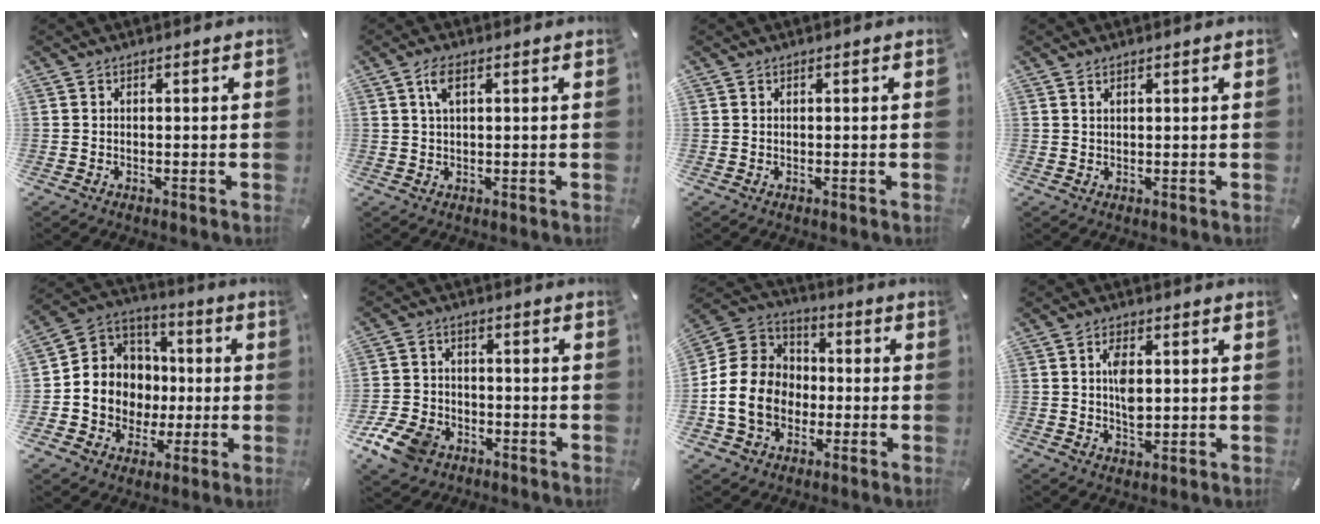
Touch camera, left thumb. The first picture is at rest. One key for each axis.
{"total": 3.9, "fx": 1.5, "fy": 1.5, "fz": 3.2, "tx": -0.069, "ty": 0.007, "tz": 0.024}
{"total": 0.0}
{"total": 1.1, "fx": 0.7, "fy": 0.6, "fz": 0.7, "tx": -0.014, "ty": 0.000, "tz": 0.014}
{"total": 11.5, "fx": -1.6, "fy": 11.4, "fz": 1.2, "tx": -0.022, "ty": -0.007, "tz": -0.018}
{"total": 9.2, "fx": -4.9, "fy": 6.7, "fz": 4.0, "tx": -0.075, "ty": 0.031, "tz": -0.090}
{"total": 14.7, "fx": -3.6, "fy": 12.6, "fz": 6.6, "tx": -0.155, "ty": 0.031, "tz": -0.066}
{"total": 5.8, "fx": 0.8, "fy": 3.3, "fz": 4.7, "tx": -0.088, "ty": 0.000, "tz": 0.008}